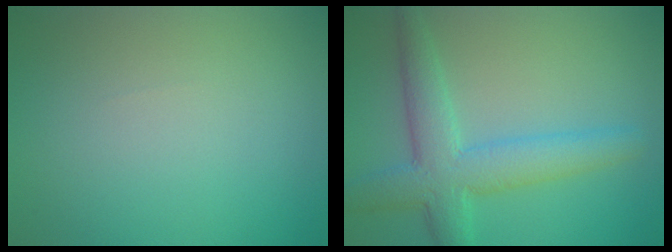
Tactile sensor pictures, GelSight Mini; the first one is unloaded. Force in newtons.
{"total": 5.8, "press": 5.8, "slide": 0.2}